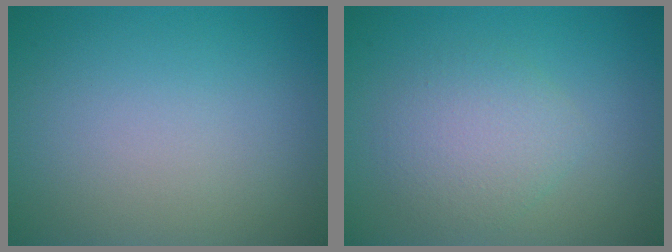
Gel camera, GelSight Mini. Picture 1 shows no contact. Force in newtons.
{"total": 3.0, "press": 3.0, "slide": 0.1}